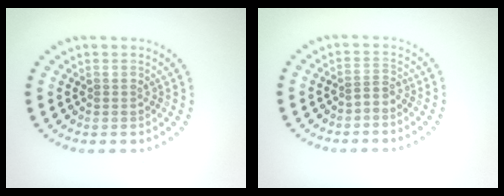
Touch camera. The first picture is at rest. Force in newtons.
{"total": 1.2, "press": 0.5, "slide": 1.0}